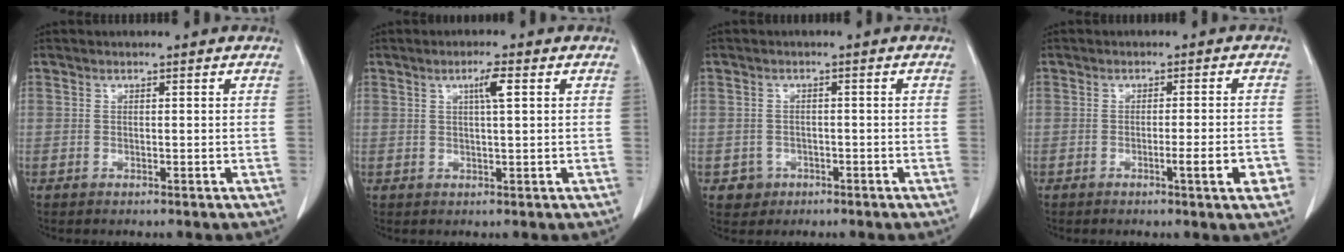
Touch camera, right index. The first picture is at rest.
{"total": 2.9, "force": [1.1, 0.0, 2.7], "torque": [-0.048, 0.001, 0.017]}
{"total": 2.6, "force": [-1.1, 2.3, 0.0], "torque": [0.003, 0.010, -0.013]}
{"total": 5.0, "force": [-2.0, 0.0, 4.6], "torque": [-0.058, -0.005, -0.028]}